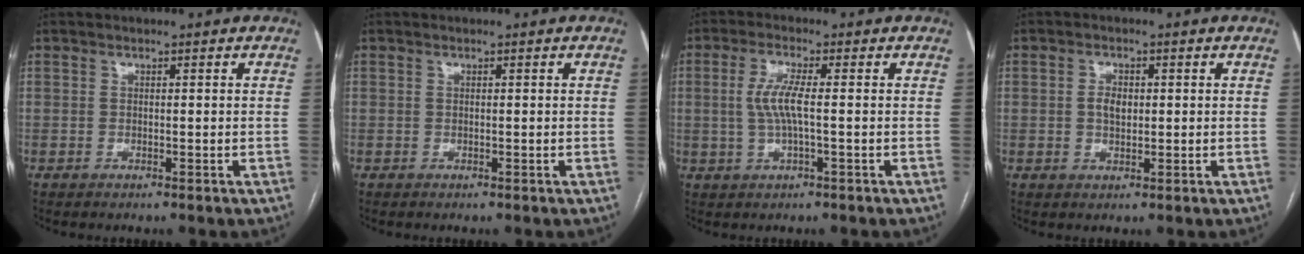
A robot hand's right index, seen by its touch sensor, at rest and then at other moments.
{"total": 0.0}
{"total": 4.8, "force": [0.0, 0.5, 4.7], "torque": [-0.102, 0.003, 0.000]}
{"total": 2.6, "force": [0.2, 1.6, 2.0], "torque": [-0.039, 0.005, 0.005]}